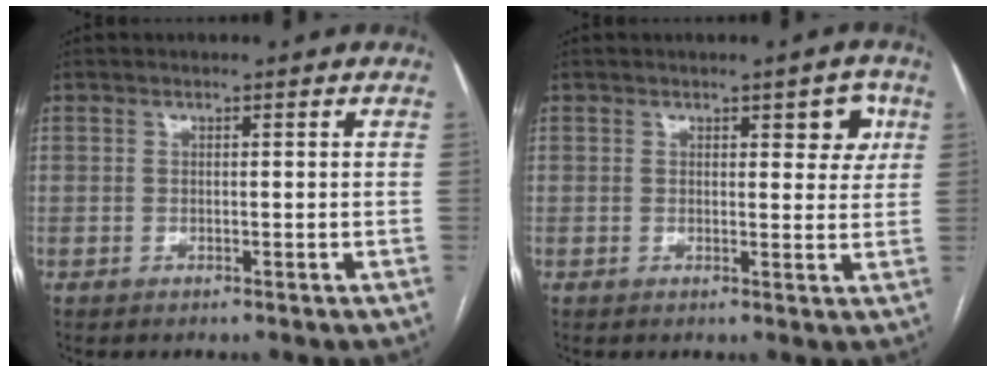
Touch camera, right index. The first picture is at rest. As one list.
[{"total": 4.1, "force": [1.7, 1.7, 3.2], "torque": [-0.029, 0.004, 0.017]}]